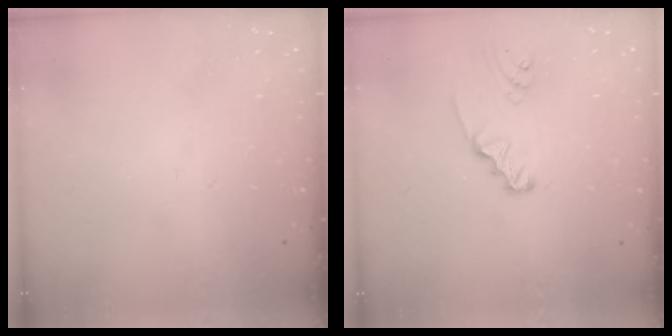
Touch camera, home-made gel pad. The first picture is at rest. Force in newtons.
{"total": 2.1, "press": 2.1, "slide": 0.1}